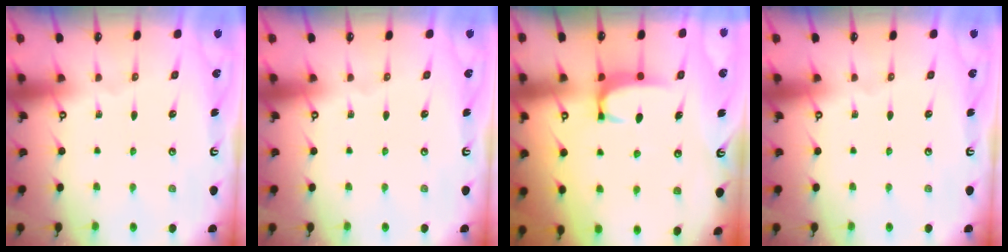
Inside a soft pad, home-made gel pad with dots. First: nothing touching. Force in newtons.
{"total": 0.0}
{"total": 1.9, "press": 1.8, "slide": 0.4}
{"total": 0.0}